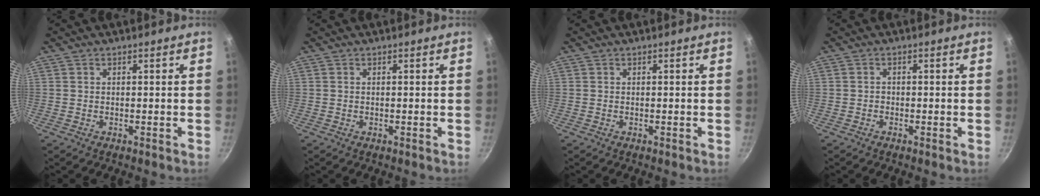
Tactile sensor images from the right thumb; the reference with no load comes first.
{"total": 0.0}
{"total": 0.0}
{"total": 0.7, "force": [-0.5, 0.5, 0.2], "torque": [-0.002, 0.003, -0.012]}